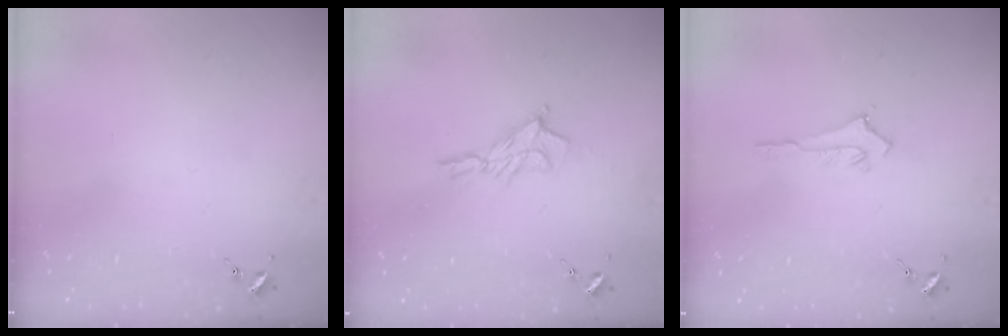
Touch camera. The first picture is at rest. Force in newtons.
{"total": 8.7, "press": 8.7, "slide": 0.5}
{"total": 2.9, "press": 2.9, "slide": 0.2}